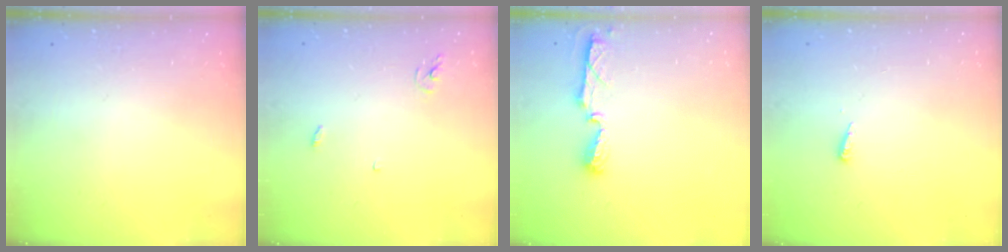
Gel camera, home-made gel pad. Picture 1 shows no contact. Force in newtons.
{"total": 3.3, "press": 3.2, "slide": 0.3}
{"total": 5.6, "press": 5.5, "slide": 0.6}
{"total": 3.8, "press": 3.7, "slide": 0.6}